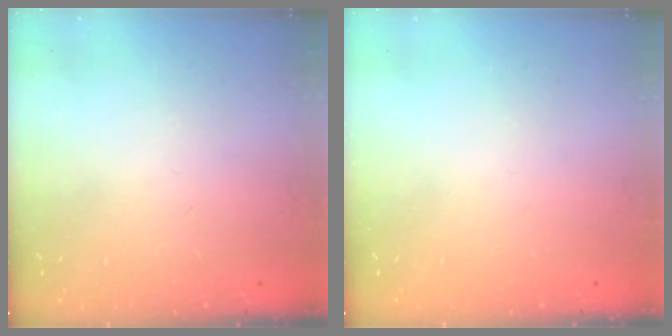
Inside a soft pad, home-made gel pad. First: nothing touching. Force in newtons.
{"total": 0.0}